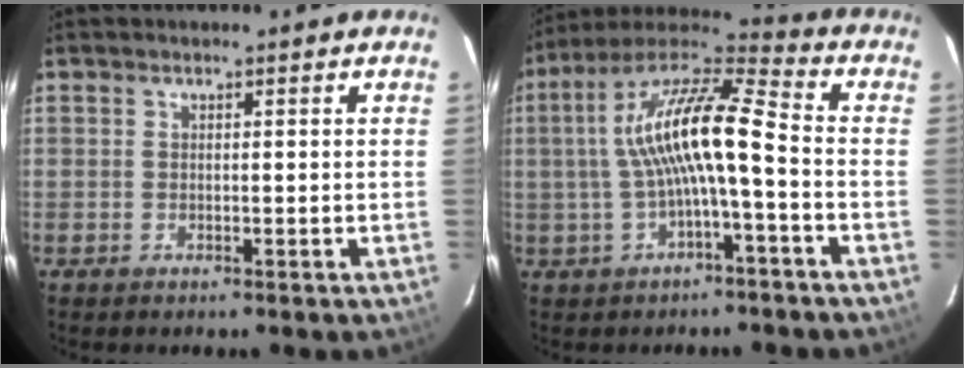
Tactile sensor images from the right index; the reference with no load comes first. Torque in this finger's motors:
{"motor_torque": [1.02, -0.59, 1.05, 0.21]}